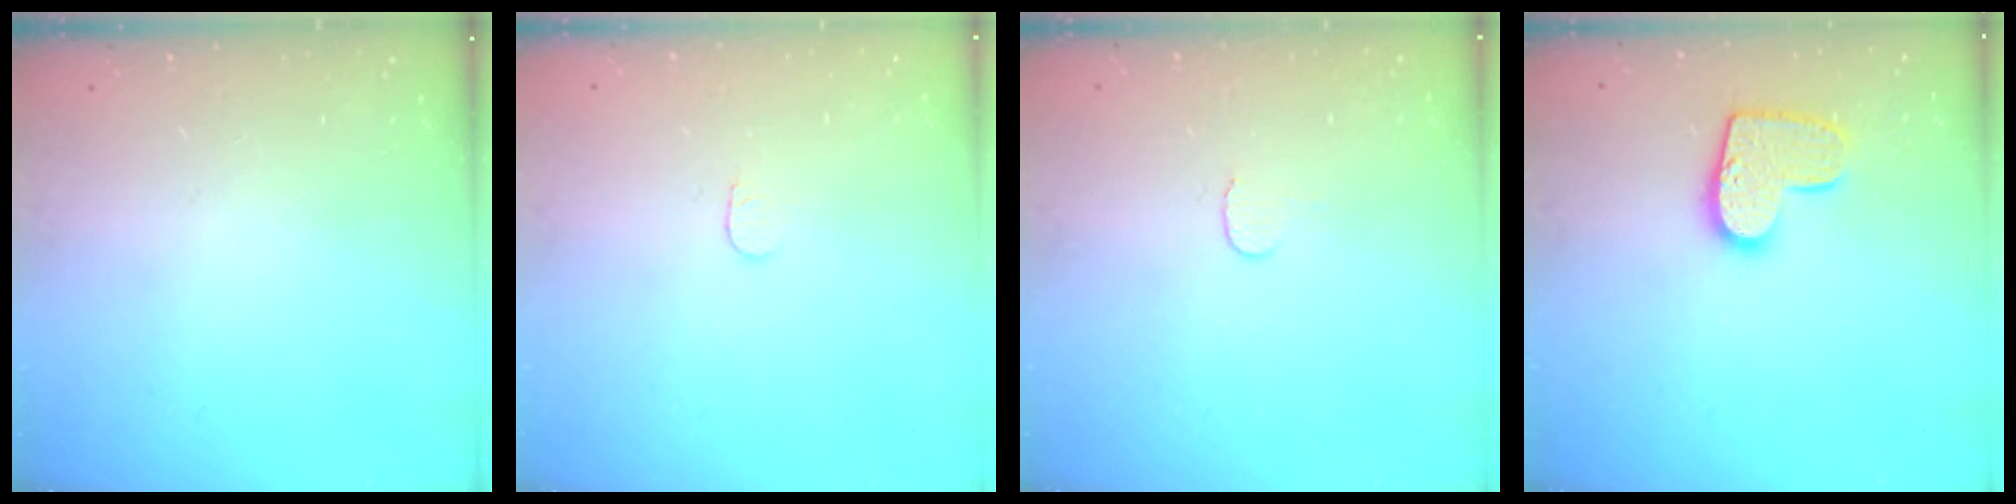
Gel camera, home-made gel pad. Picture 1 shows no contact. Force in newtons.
{"total": 3.3, "press": 3.3, "slide": 0.3}
{"total": 3.8, "press": 3.8, "slide": 0.3}
{"total": 12.0, "press": 11.9, "slide": 0.7}